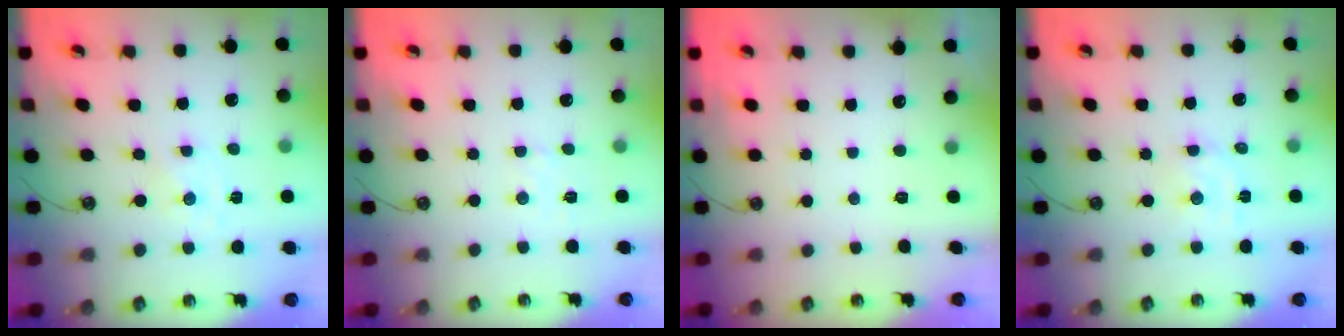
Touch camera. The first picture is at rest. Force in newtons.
{"total": 1.9, "press": 1.9, "slide": 0.3}
{"total": 0.0}
{"total": 3.0, "press": 3.0, "slide": 0.3}